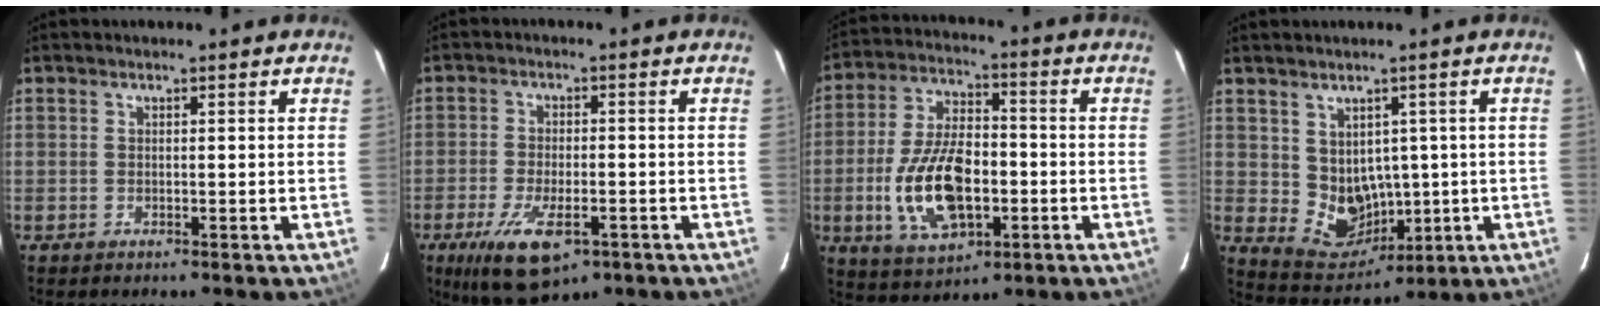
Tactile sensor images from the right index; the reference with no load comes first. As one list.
[{"total": 11.5, "force": [-6.0, 4.8, 8.5], "torque": [-0.181, -0.030, -0.099]}, {"total": 15.9, "force": [-3.8, 8.5, 12.9], "torque": [-0.264, 0.002, -0.056]}, {"total": 8.6, "force": [0.7, 7.6, 3.9], "torque": [-0.077, -0.008, 0.041]}]